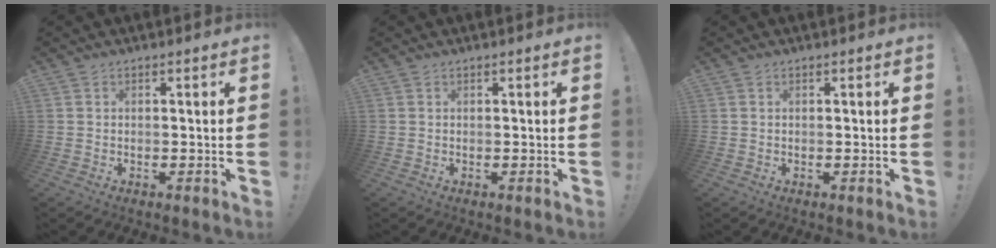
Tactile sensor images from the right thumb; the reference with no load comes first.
{"total": 0.0}
{"total": 0.0}